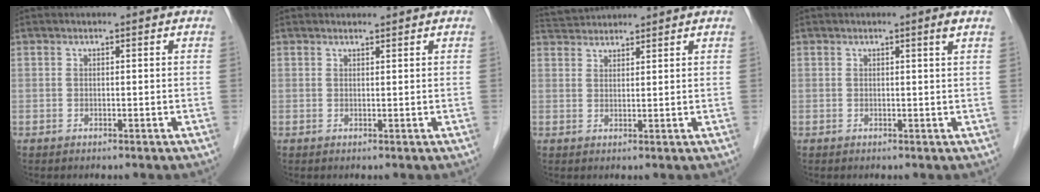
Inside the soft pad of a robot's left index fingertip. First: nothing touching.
{"total": 0.8, "force": [0.8, 0.0, -0.1], "torque": [-0.008, 0.002, 0.014]}
{"total": 4.7, "force": [4.7, 0.3, 0.5], "torque": [-0.014, 0.035, 0.087]}
{"total": 1.0, "force": [0.6, -0.4, 0.7], "torque": [-0.020, -0.007, 0.012]}